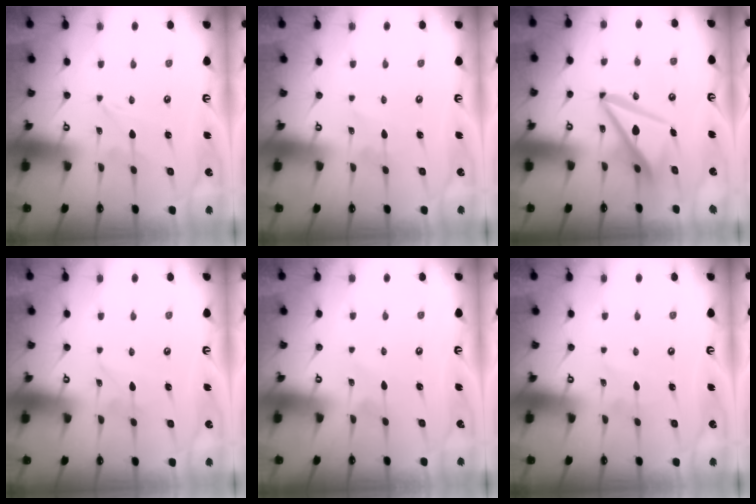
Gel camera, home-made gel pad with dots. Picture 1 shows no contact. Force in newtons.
{"total": 1.5, "press": 1.5, "slide": 0.1}
{"total": 12.7, "press": 12.6, "slide": 1.6}
{"total": 1.6, "press": 1.6, "slide": 0.1}
{"total": 1.8, "press": 1.8, "slide": 0.2}
{"total": 2.5, "press": 2.5, "slide": 0.2}